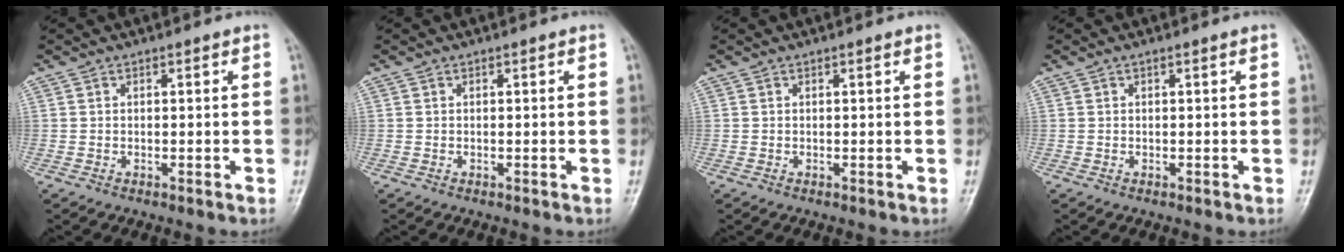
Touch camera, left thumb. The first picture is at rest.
{"total": 0.0}
{"total": 0.0}
{"total": 0.0}